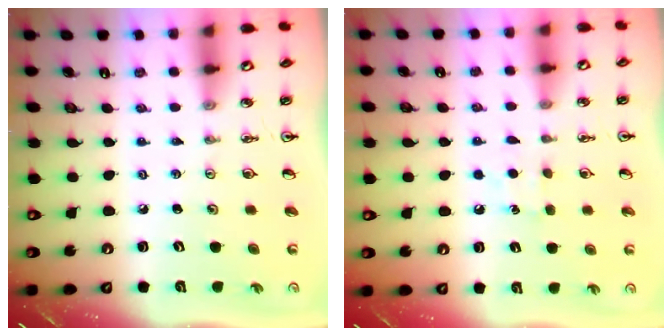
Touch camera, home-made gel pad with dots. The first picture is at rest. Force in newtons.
{"total": 5.6, "press": 5.5, "slide": 0.7}